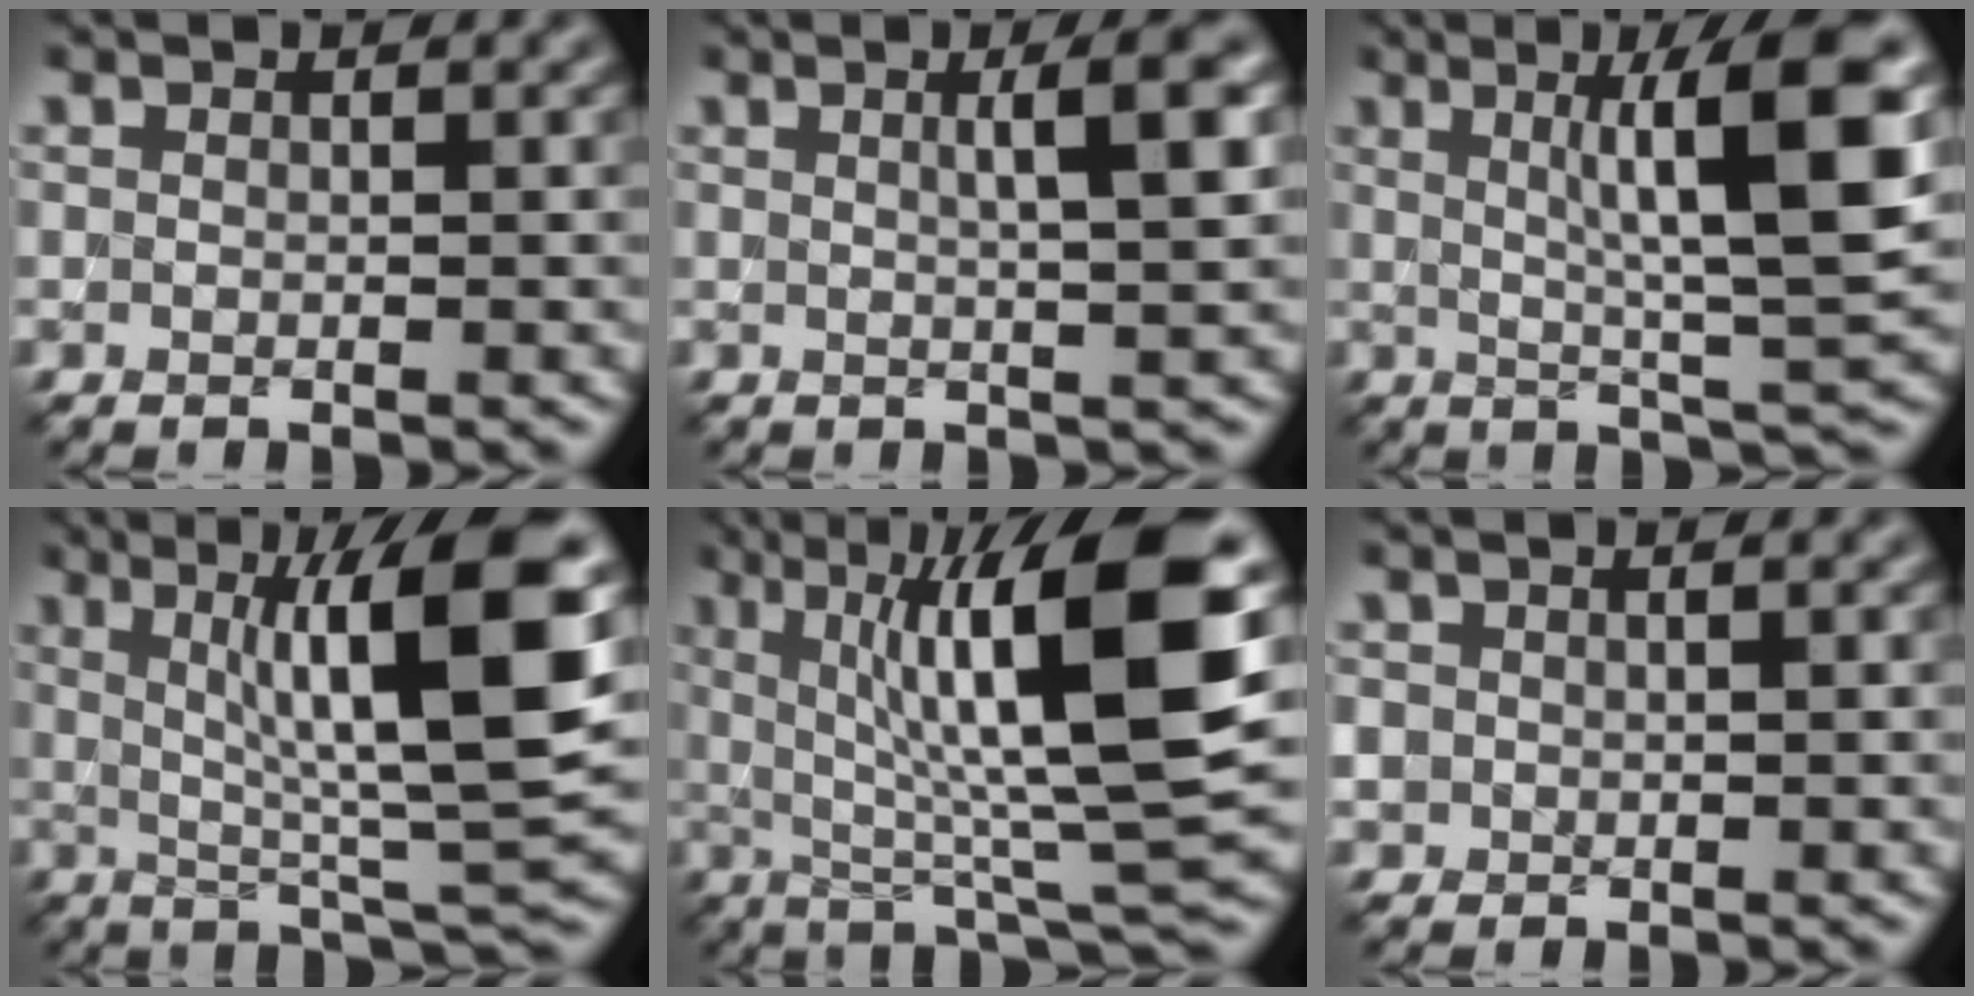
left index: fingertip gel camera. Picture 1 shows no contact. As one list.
[{"total": 4.2, "force": [1.1, 0.8, 4.0], "torque": [-0.043, 0.009, 0.011]}, {"total": 9.1, "force": [2.1, 1.2, 8.8], "torque": [-0.110, 0.003, 0.035]}, {"total": 11.2, "force": [2.7, 2.0, 10.7], "torque": [-0.145, -0.003, 0.048]}, {"total": 13.7, "force": [3.0, 2.7, 13.1], "torque": [-0.190, 0.010, 0.047]}, {"total": 1.6, "force": [0.0, 1.5, 0.7], "torque": [-0.004, 0.005, 0.002]}]